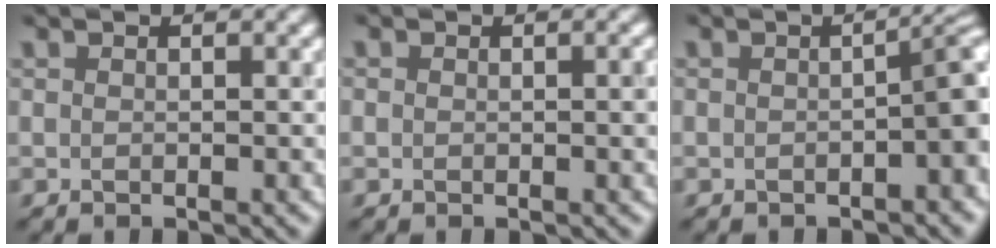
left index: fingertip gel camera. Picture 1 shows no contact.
{"total": 1.1, "force": [0.0, 0.5, 1.0], "torque": [-0.011, -0.002, 0.001]}
{"total": 4.0, "force": [-1.1, 1.1, 3.7], "torque": [-0.045, 0.010, -0.013]}